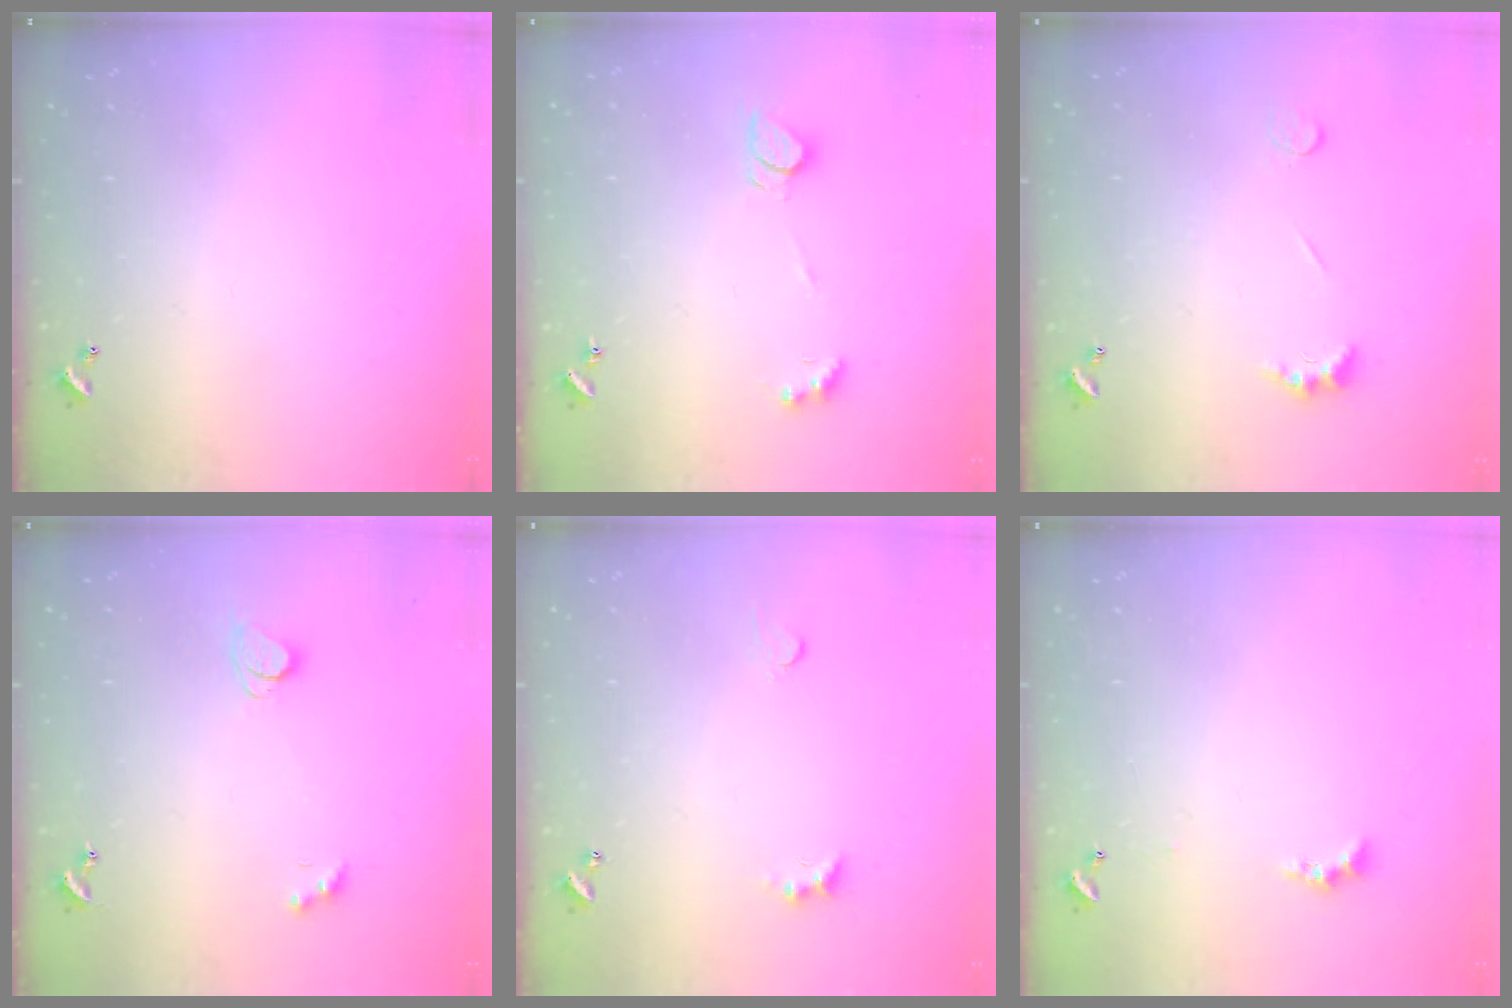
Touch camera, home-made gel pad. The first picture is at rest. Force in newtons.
{"total": 2.2, "press": 2.2, "slide": 0.4}
{"total": 2.5, "press": 2.4, "slide": 0.7}
{"total": 2.4, "press": 2.3, "slide": 0.6}
{"total": 3.7, "press": 3.6, "slide": 0.5}
{"total": 0.6, "press": 0.4, "slide": 0.5}